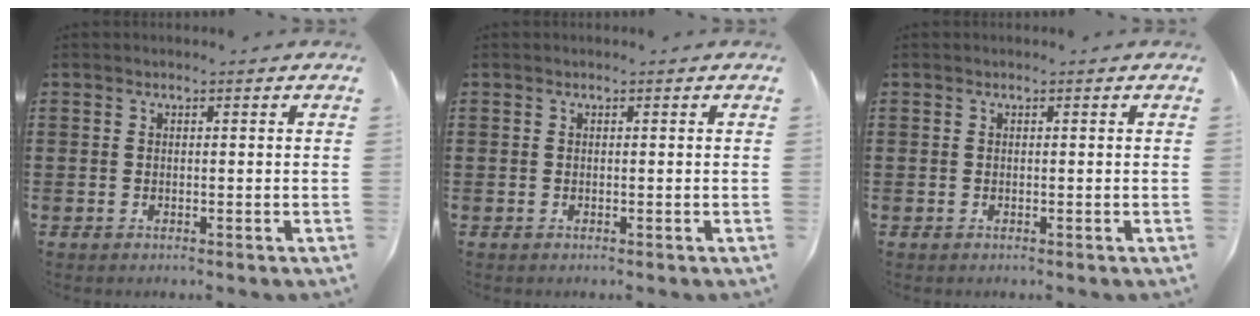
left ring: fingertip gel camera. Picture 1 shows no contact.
{"total": 0.0}
{"total": 0.0}